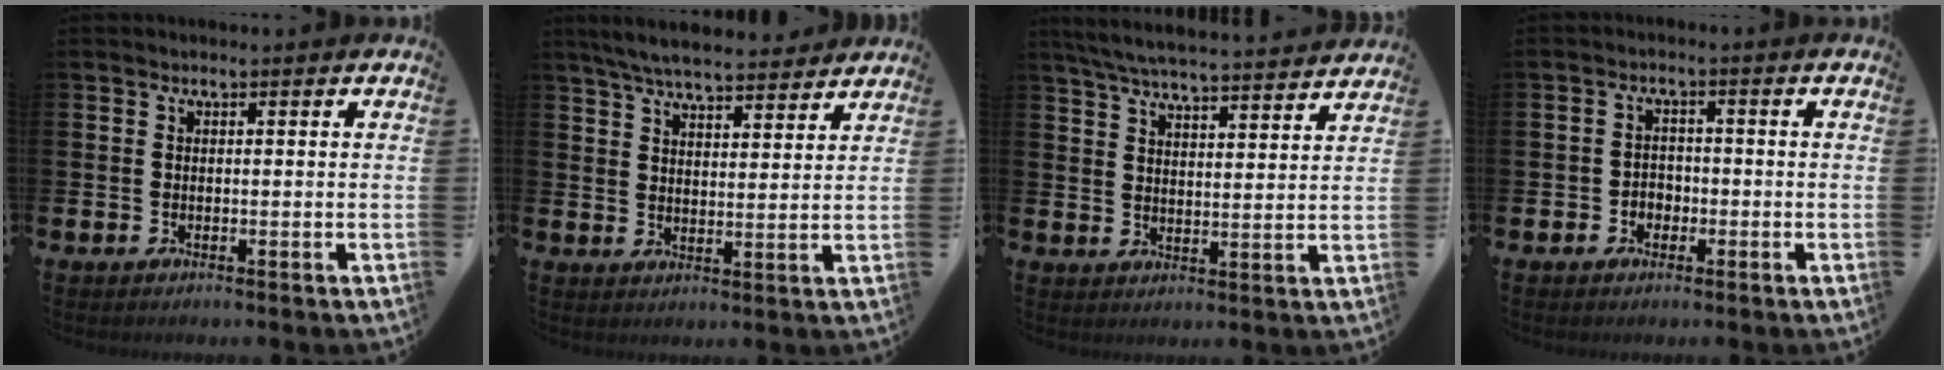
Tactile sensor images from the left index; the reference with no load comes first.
{"total": 6.4, "force": [6.1, 0.9, 1.7], "torque": [-0.046, -0.027, 0.110]}
{"total": 6.3, "force": [6.2, 0.2, 1.5], "torque": [-0.052, -0.043, 0.109]}
{"total": 2.1, "force": [-1.1, 1.7, 0.5], "torque": [-0.010, 0.005, -0.026]}